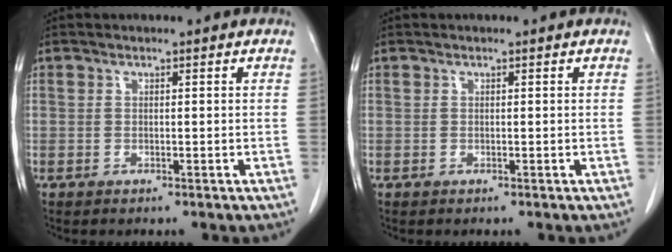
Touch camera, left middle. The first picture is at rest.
{"total": 0.0}